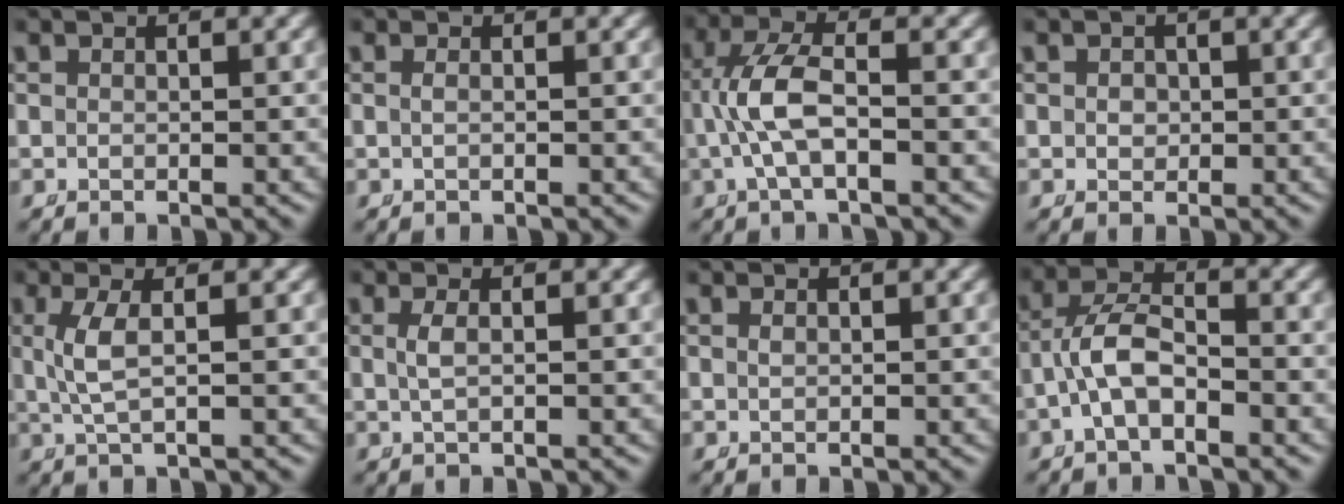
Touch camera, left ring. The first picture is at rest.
{"total": 0.6, "force": [-0.3, -0.4, 0.3], "torque": [-0.011, -0.008, 0.000]}
{"total": 4.2, "force": [-0.2, 1.5, 3.9], "torque": [-0.094, -0.002, -0.002]}
{"total": 1.0, "force": [0.1, 0.9, 0.4], "torque": [-0.008, -0.008, 0.006]}
{"total": 2.5, "force": [0.2, 0.1, 2.5], "torque": [-0.061, -0.003, 0.012]}
{"total": 1.2, "force": [-0.1, -0.2, 1.2], "torque": [-0.033, -0.007, 0.006]}
{"total": 0.0}
{"total": 3.4, "force": [-1.2, 1.7, 2.7], "torque": [-0.063, -0.006, -0.020]}